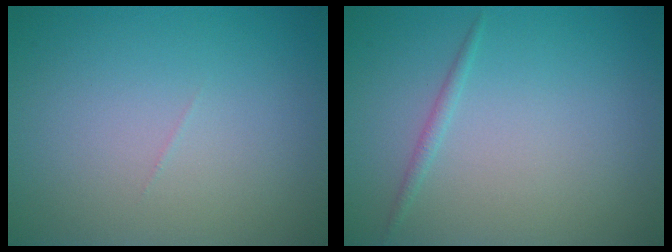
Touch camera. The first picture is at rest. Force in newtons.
{"total": 0.8, "press": 0.8, "slide": 0.0}